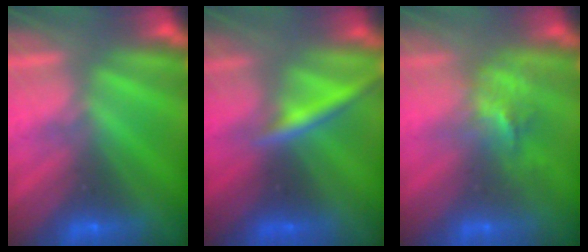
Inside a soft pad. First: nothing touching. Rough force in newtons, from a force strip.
{"total": 2.4}
{"total": 2.8}